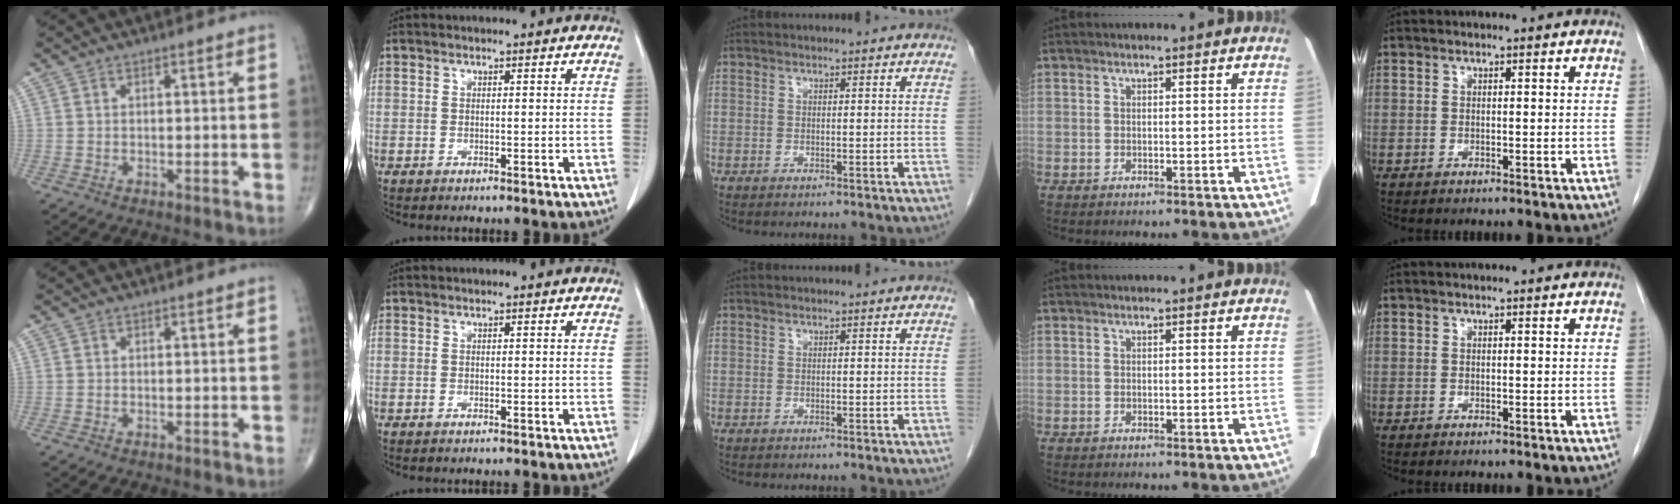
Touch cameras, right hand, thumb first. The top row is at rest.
{}